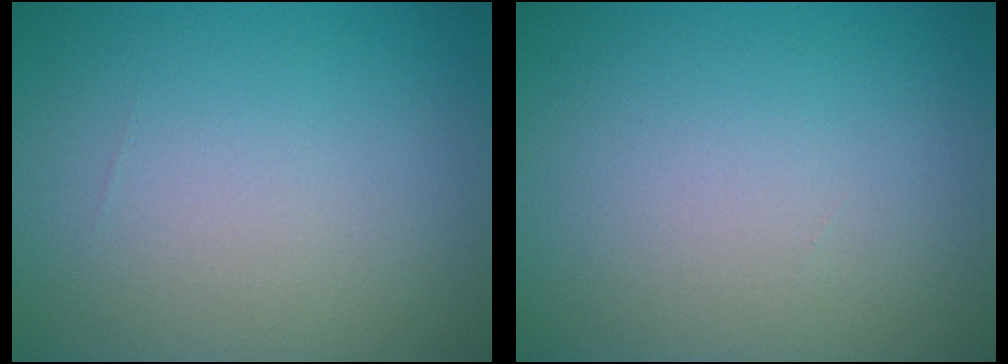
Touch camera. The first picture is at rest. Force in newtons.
{"total": 0.0}